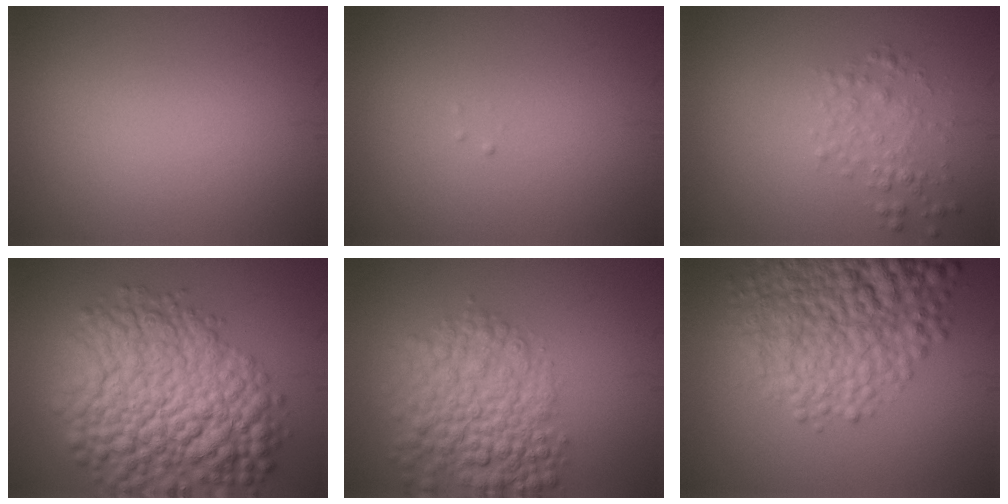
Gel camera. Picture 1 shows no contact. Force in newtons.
{"total": 0.0}
{"total": 1.9, "press": 1.9, "slide": 0.0}
{"total": 13.0, "press": 12.9, "slide": 0.5}
{"total": 7.5, "press": 7.5, "slide": 0.3}
{"total": 9.9, "press": 9.8, "slide": 0.3}